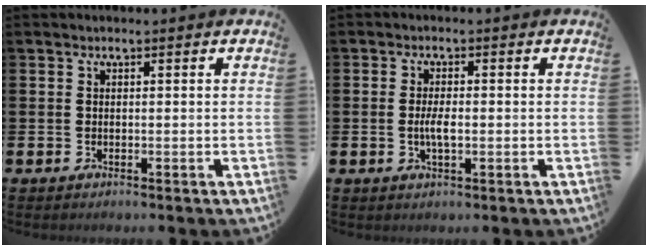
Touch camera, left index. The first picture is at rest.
{"total": 2.8, "force": [-0.2, 1.0, 2.6], "torque": [-0.045, 0.000, -0.006]}